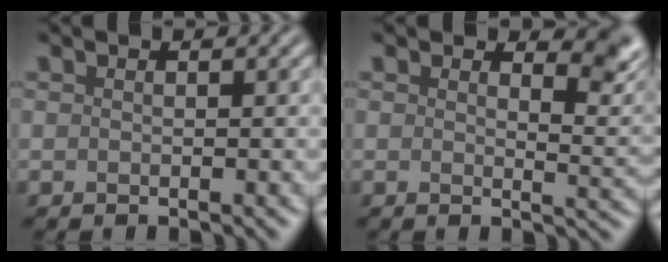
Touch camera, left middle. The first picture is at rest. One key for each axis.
{"total": 3.1, "fx": 2.2, "fy": 1.1, "fz": 1.9, "tx": -0.024, "ty": -0.006, "tz": 0.027}